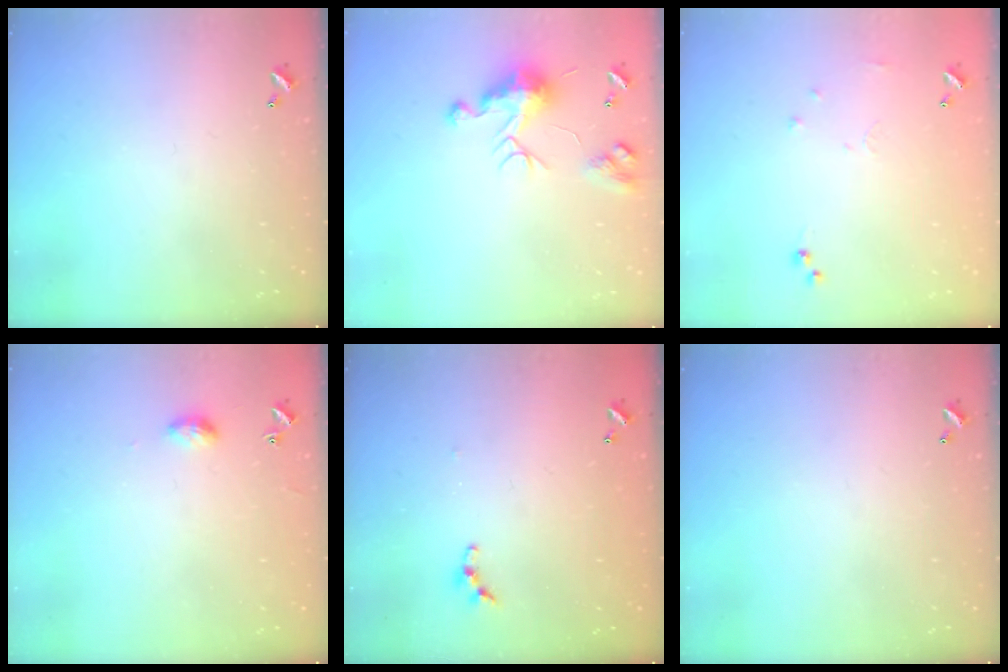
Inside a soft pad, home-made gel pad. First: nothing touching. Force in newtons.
{"total": 10.3, "press": 10.2, "slide": 0.9}
{"total": 6.2, "press": 6.2, "slide": 0.9}
{"total": 5.2, "press": 5.2, "slide": 0.7}
{"total": 5.1, "press": 5.1, "slide": 0.4}
{"total": 0.0}